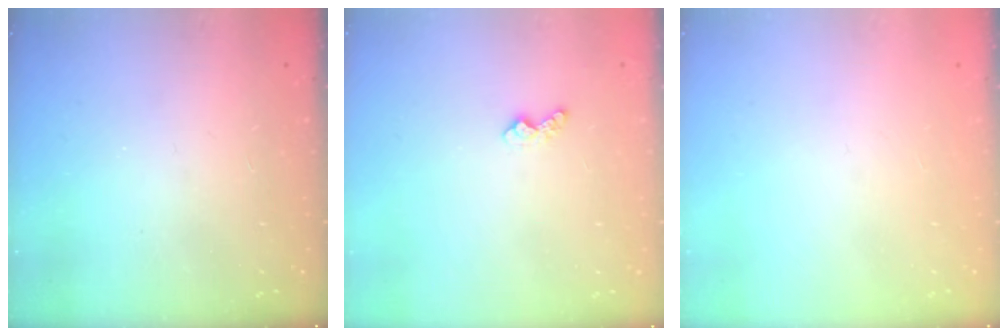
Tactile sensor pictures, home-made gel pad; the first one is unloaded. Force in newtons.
{"total": 4.0, "press": 3.9, "slide": 0.4}
{"total": 0.0}